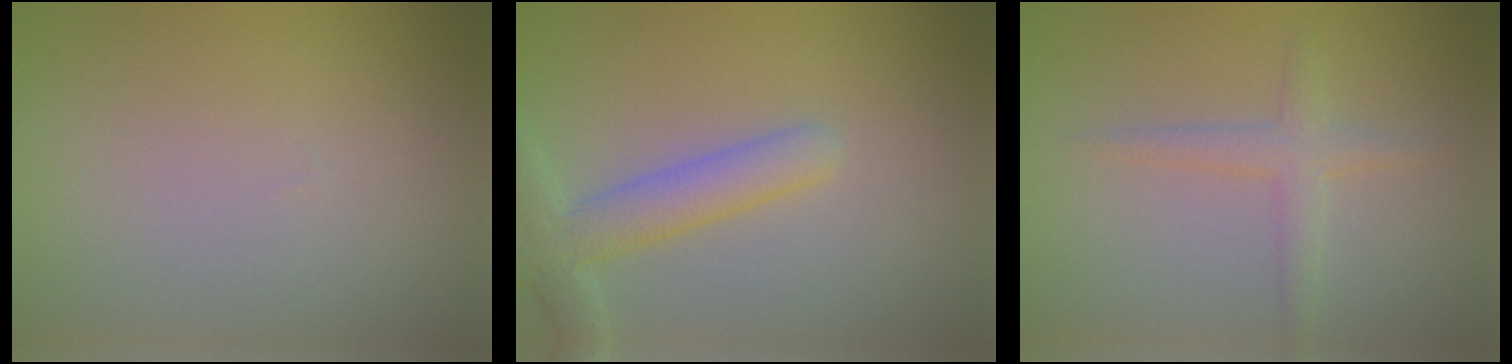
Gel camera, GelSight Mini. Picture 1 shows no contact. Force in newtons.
{"total": 3.9, "press": 3.9, "slide": 0.3}
{"total": 2.0, "press": 2.0, "slide": 0.1}